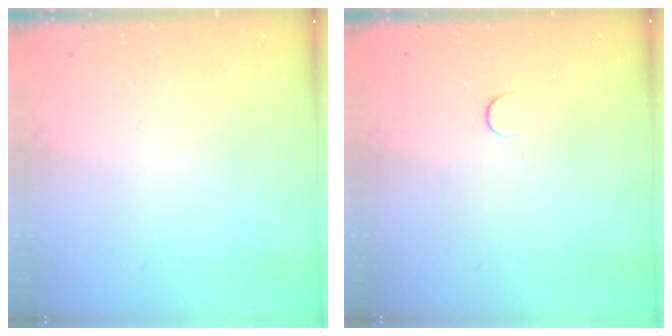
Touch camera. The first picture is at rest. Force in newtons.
{"total": 2.8, "press": 2.8, "slide": 0.4}